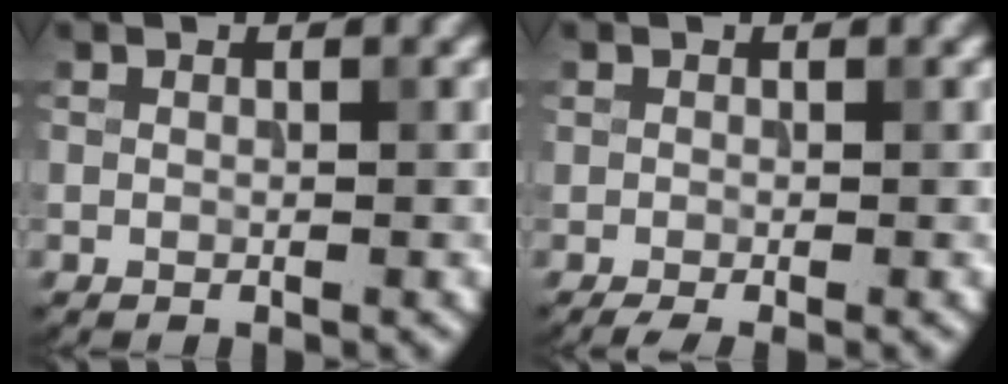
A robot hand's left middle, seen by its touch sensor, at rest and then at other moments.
{"total": 1.3, "force": [-0.8, 0.9, 0.6], "torque": [-0.008, -0.004, -0.021]}